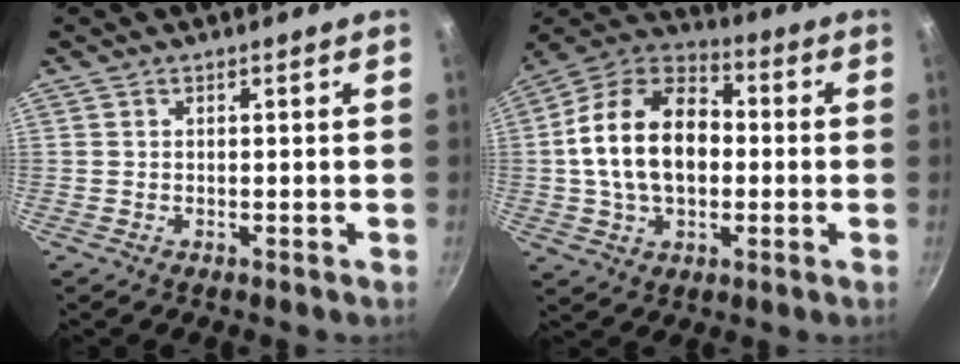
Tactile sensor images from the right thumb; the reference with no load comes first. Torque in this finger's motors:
{"motor_torque": [0.72, 3.23, 1.63, 0.08, 0.43]}